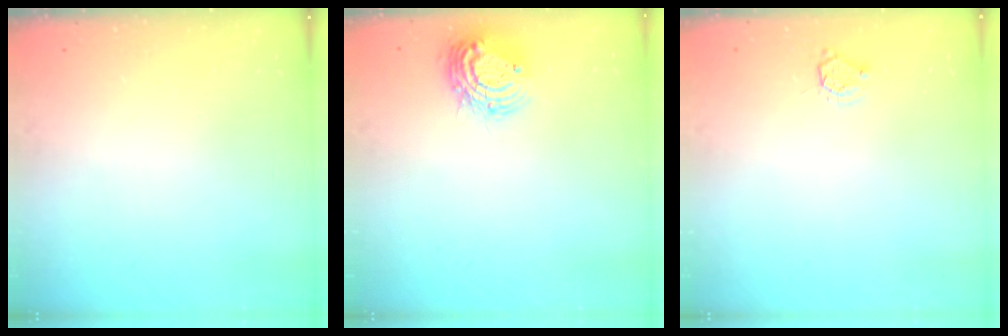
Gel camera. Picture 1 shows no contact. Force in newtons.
{"total": 11.3, "press": 11.3, "slide": 0.6}
{"total": 4.2, "press": 4.2, "slide": 0.4}